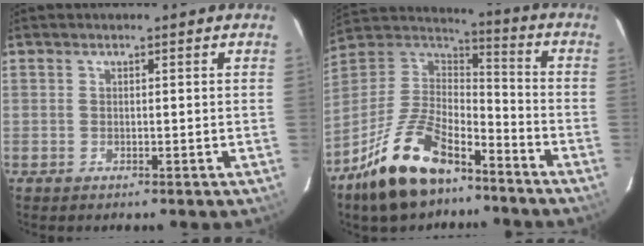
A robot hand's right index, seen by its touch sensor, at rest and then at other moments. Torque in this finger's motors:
{"motor_torque": [1.05, -1.09, 0.86, 0.21]}